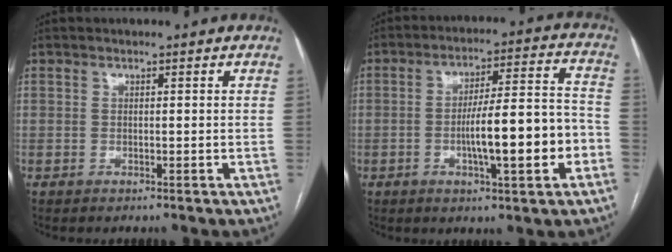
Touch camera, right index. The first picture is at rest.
{"total": 13.0, "force": [-3.6, 1.8, 12.3], "torque": [-0.197, 0.017, -0.050]}